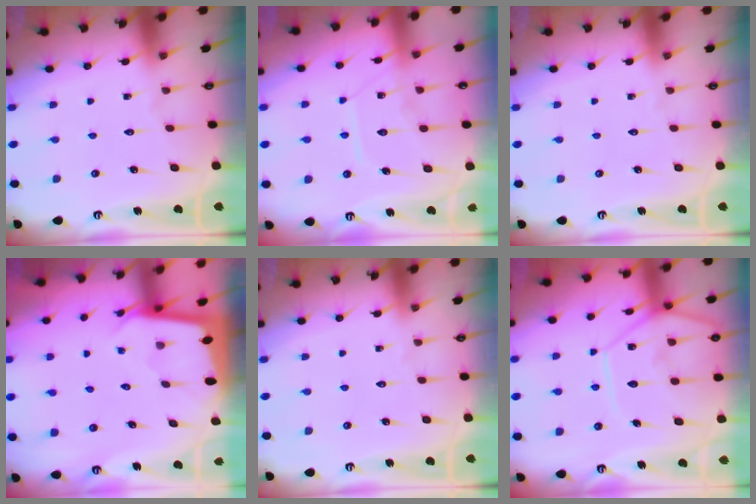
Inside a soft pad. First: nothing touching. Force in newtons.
{"total": 9.9, "press": 9.8, "slide": 0.8}
{"total": 0.0}
{"total": 1.9, "press": 1.9, "slide": 0.1}
{"total": 0.0}
{"total": 12.2, "press": 12.1, "slide": 1.2}